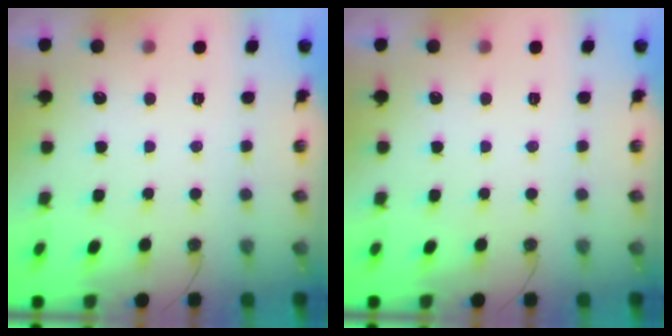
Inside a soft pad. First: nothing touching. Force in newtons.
{"total": 0.0}